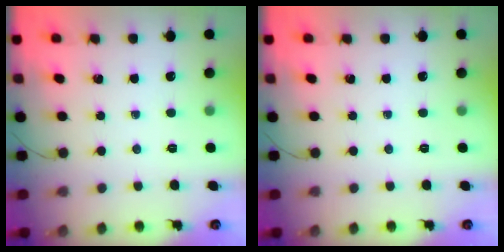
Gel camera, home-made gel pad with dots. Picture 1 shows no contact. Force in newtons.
{"total": 0.0}